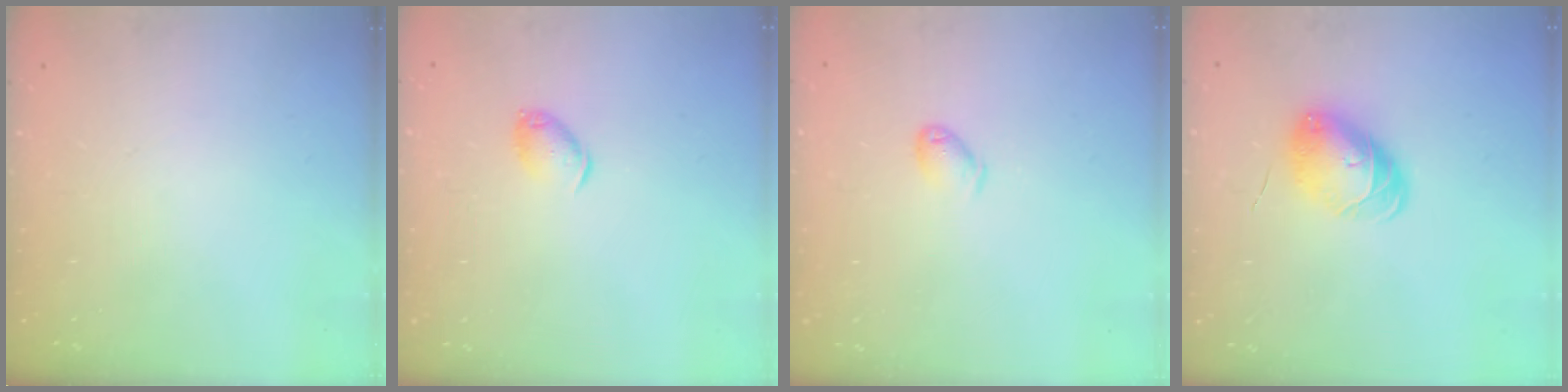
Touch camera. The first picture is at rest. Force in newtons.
{"total": 6.6, "press": 6.5, "slide": 1.2}
{"total": 3.8, "press": 3.7, "slide": 0.7}
{"total": 8.1, "press": 8.1, "slide": 0.5}